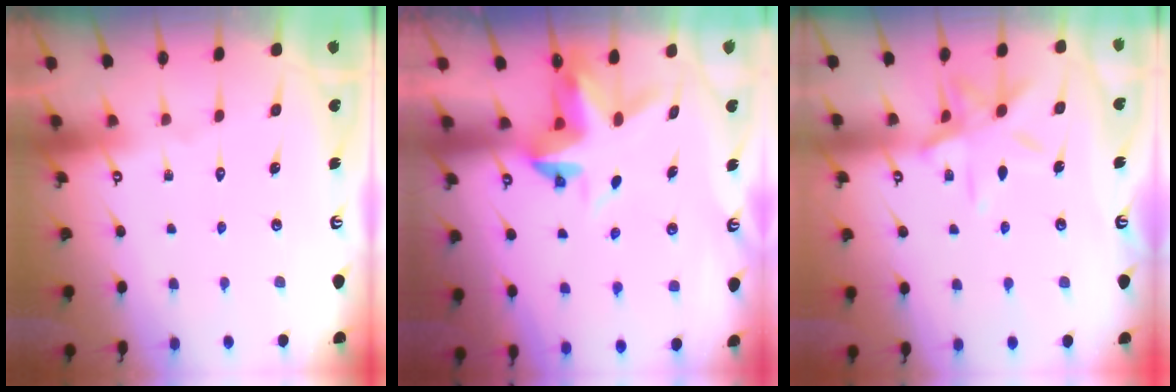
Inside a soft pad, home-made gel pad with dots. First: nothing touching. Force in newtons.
{"total": 4.0, "press": 4.0, "slide": 0.3}
{"total": 10.6, "press": 10.6, "slide": 0.6}